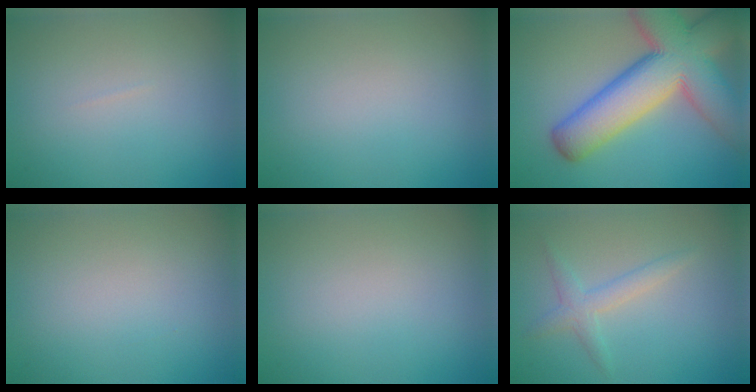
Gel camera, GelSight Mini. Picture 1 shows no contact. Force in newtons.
{"total": 0.0}
{"total": 13.4, "press": 13.4, "slide": 0.8}
{"total": 0.0}
{"total": 0.0}
{"total": 2.0, "press": 2.0, "slide": 0.0}